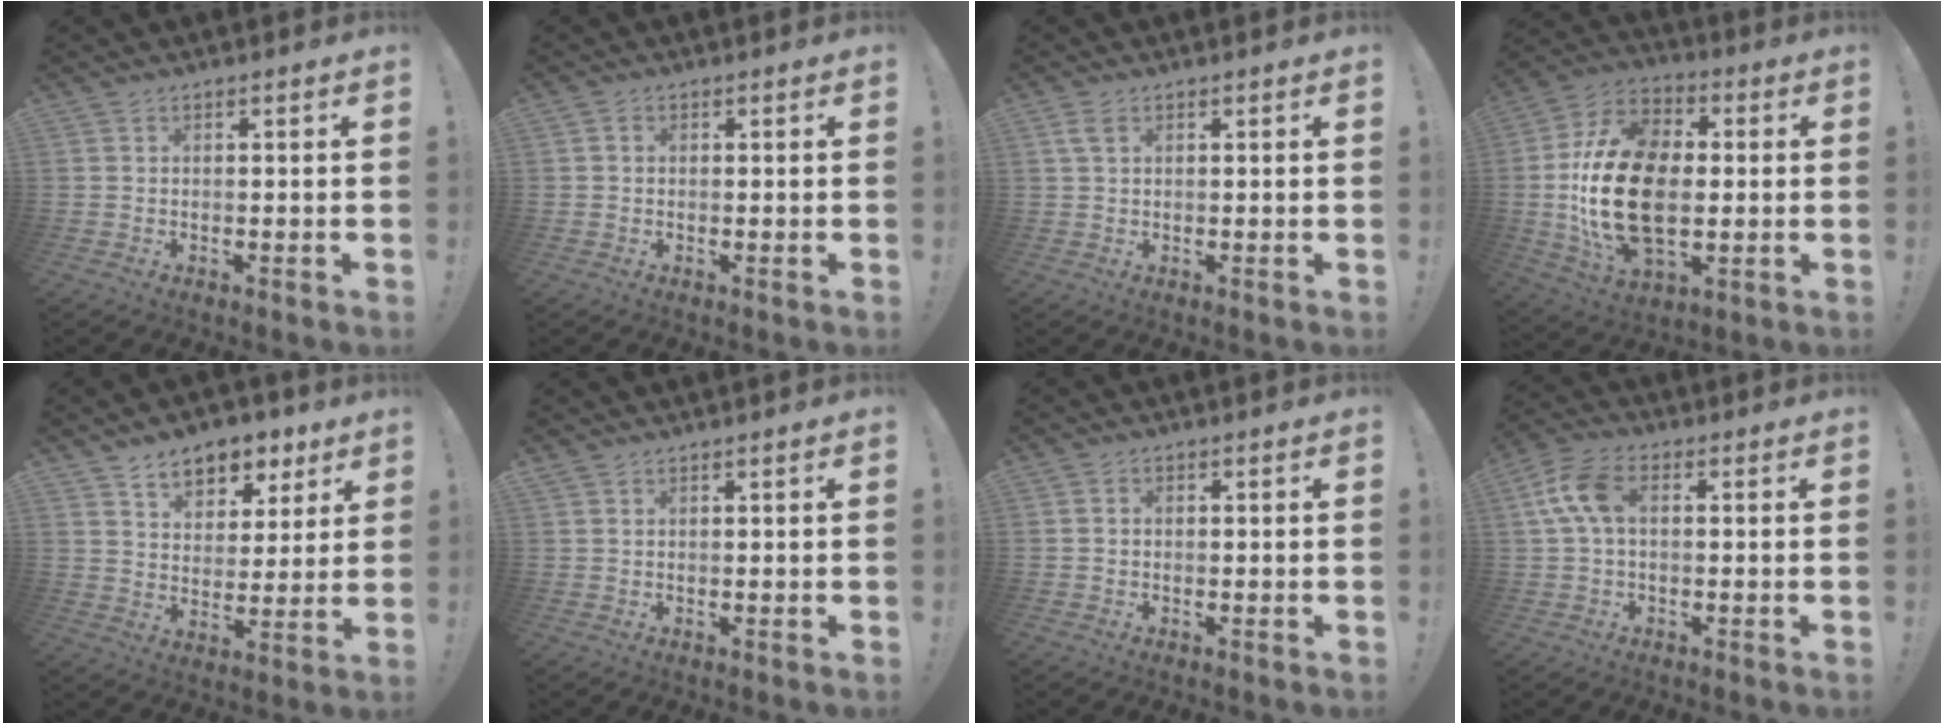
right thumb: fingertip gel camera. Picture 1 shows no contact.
{"total": 1.1, "force": [-0.1, 1.0, 0.4], "torque": [-0.009, 0.004, -0.001]}
{"total": 3.2, "force": [1.5, 1.8, 2.2], "torque": [-0.040, 0.003, 0.028]}
{"total": 25.1, "force": [-1.2, 15.9, 19.4], "torque": [-0.369, 0.011, -0.011]}
{"total": 9.5, "force": [6.5, 6.0, 3.4], "torque": [-0.039, -0.048, 0.120]}
{"total": 1.0, "force": [0.9, 0.1, 0.3], "torque": [0.000, -0.003, 0.016]}
{"total": 0.9, "force": [-0.1, 0.8, 0.4], "torque": [0.000, 0.000, -0.003]}
{"total": 8.9, "force": [1.4, 5.2, 7.1], "torque": [-0.141, 0.010, 0.027]}